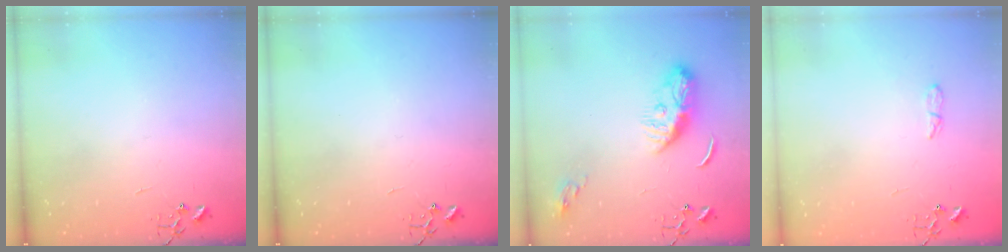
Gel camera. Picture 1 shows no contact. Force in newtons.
{"total": 0.0}
{"total": 11.0, "press": 11.0, "slide": 0.2}
{"total": 4.6, "press": 4.6, "slide": 0.5}